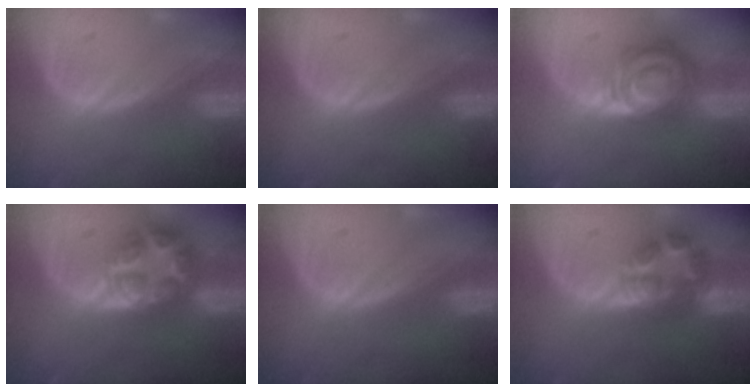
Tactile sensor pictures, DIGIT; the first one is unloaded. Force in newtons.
{"total": 0.0}
{"total": 8.0, "press": 7.1, "slide": 3.6}
{"total": 8.2, "press": 7.2, "slide": 3.9}
{"total": 0.0}
{"total": 6.1, "press": 6.0, "slide": 1.2}